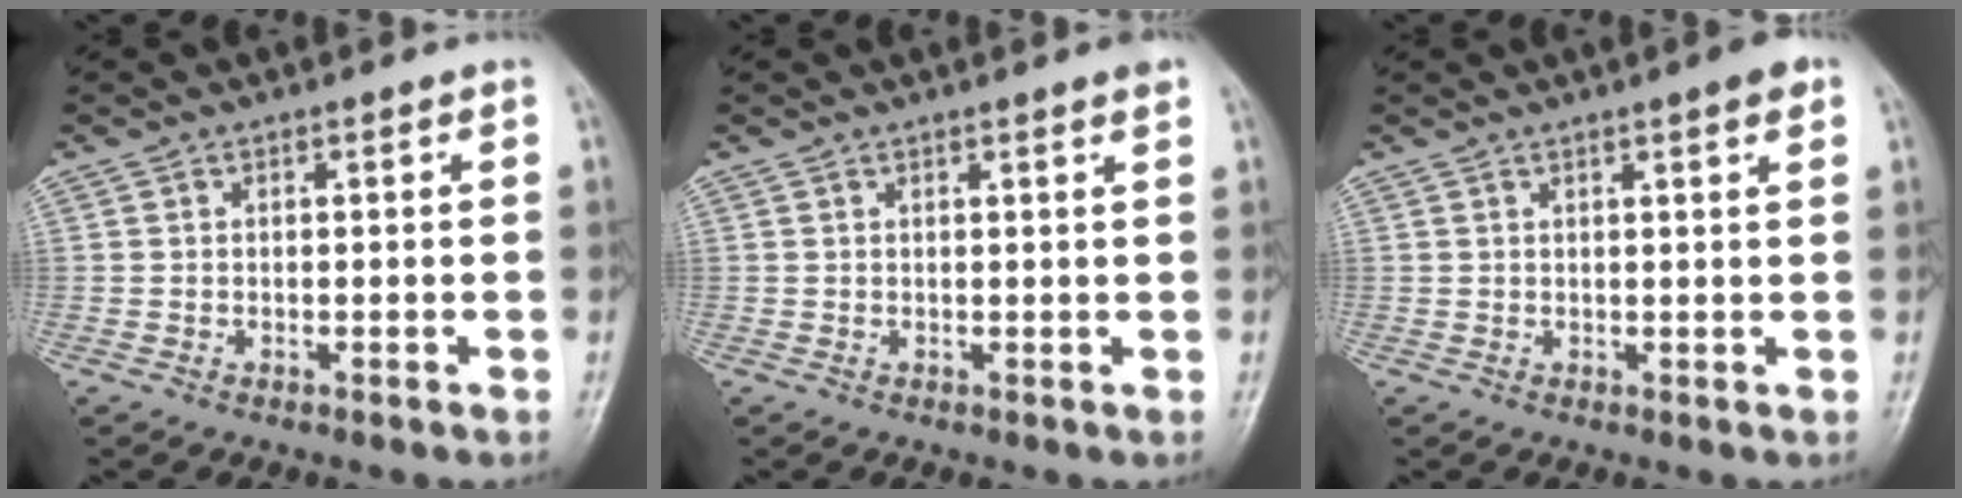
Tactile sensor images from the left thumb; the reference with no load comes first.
{"total": 1.9, "force": [1.3, -0.1, 1.3], "torque": [-0.016, -0.002, 0.017]}
{"total": 3.1, "force": [1.8, 0.4, 2.5], "torque": [-0.032, -0.006, 0.022]}